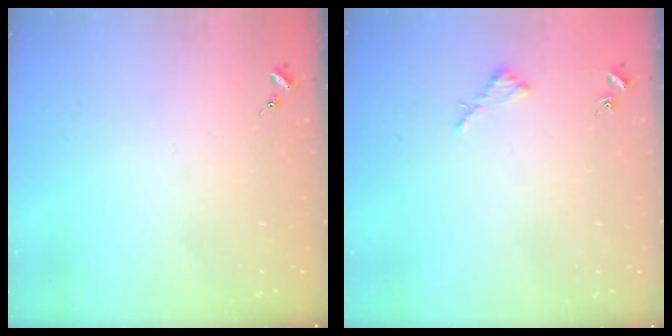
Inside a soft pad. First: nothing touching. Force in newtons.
{"total": 2.6, "press": 2.6, "slide": 0.2}